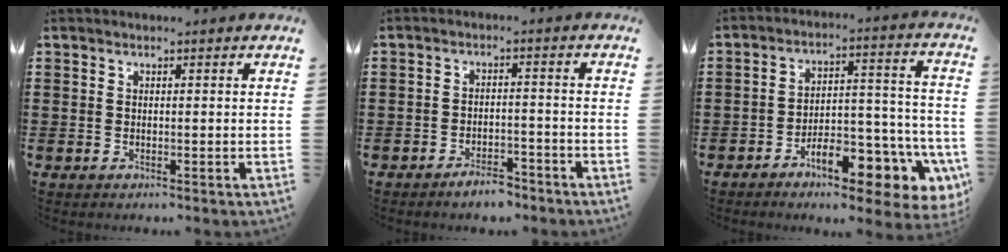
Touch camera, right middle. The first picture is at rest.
{"total": 3.4, "force": [-3.1, 0.9, 1.1], "torque": [-0.019, 0.009, -0.061]}
{"total": 10.7, "force": [-6.7, 4.4, 7.2], "torque": [-0.098, 0.019, -0.116]}